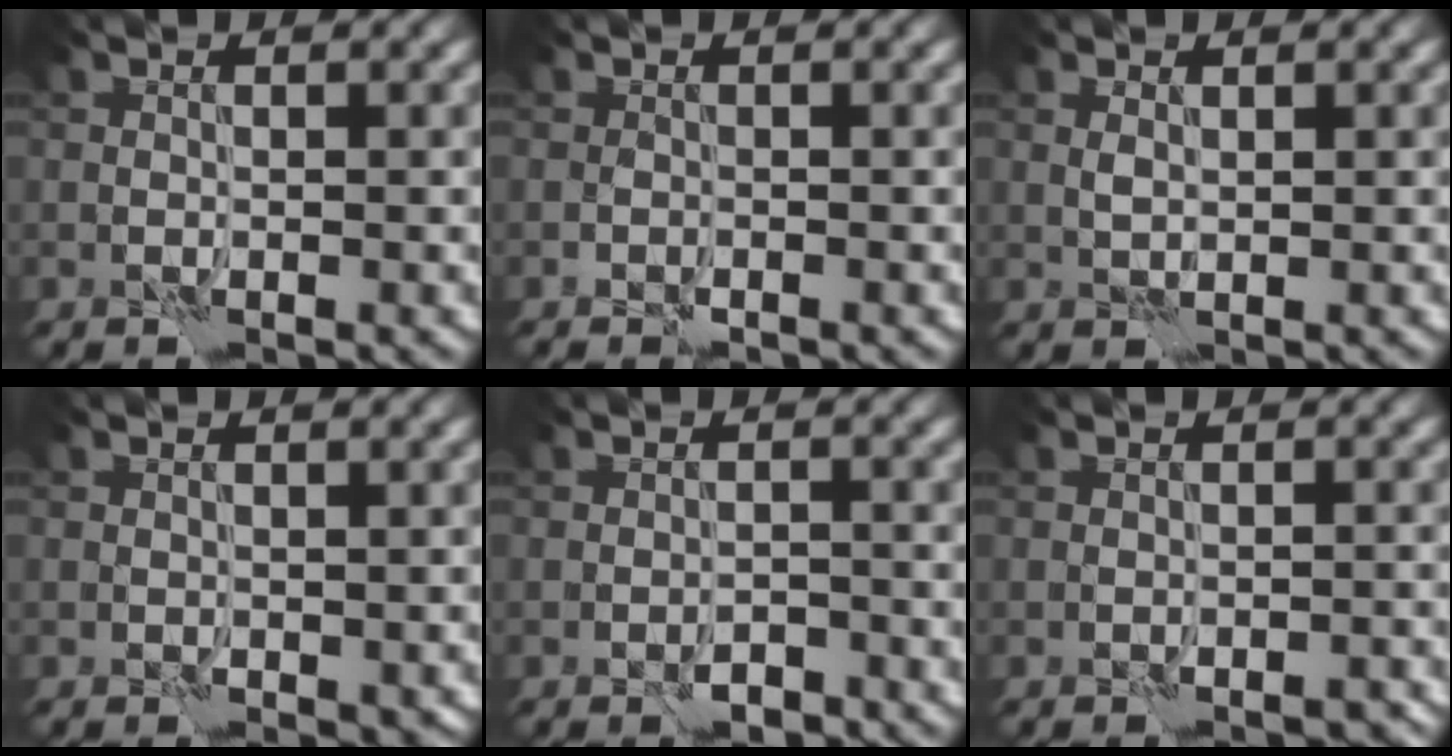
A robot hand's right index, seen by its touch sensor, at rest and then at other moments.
{"total": 0.6, "force": [-0.5, 0.1, 0.3], "torque": [-0.010, -0.001, -0.012]}
{"total": 0.7, "force": [0.6, 0.2, 0.3], "torque": [-0.011, -0.001, 0.012]}
{"total": 0.8, "force": [0.2, 0.7, 0.3], "torque": [-0.005, -0.005, 0.005]}
{"total": 1.7, "force": [-1.2, 0.8, 0.9], "torque": [-0.009, 0.002, -0.020]}
{"total": 1.4, "force": [-1.1, 0.7, 0.7], "torque": [-0.013, 0.004, -0.013]}